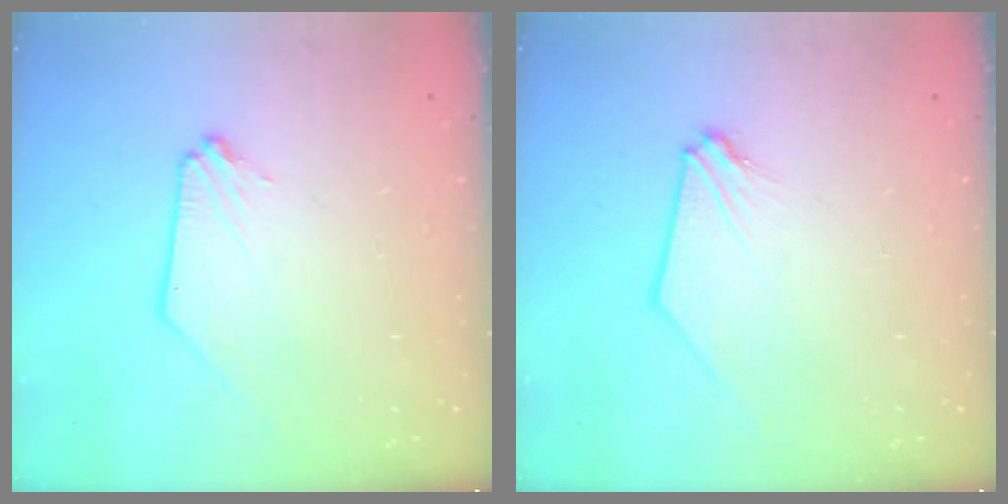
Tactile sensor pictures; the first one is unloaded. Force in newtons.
{"total": 0.0}